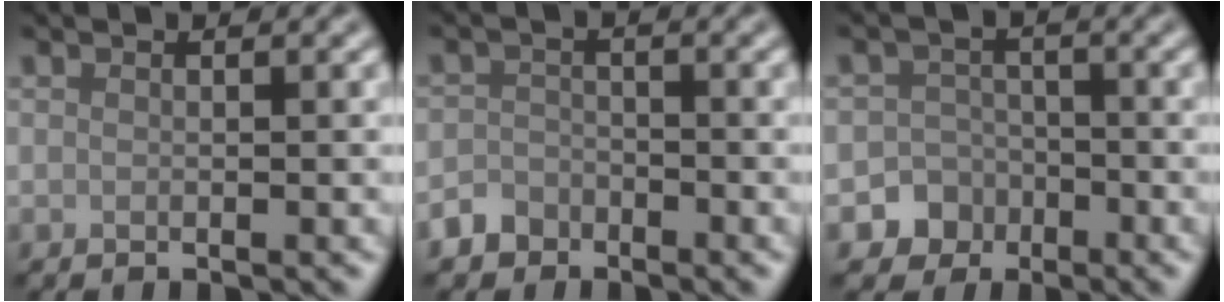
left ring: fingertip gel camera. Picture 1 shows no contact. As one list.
[{"total": 2.0, "force": [-1.5, 1.3, 0.1], "torque": [0.006, 0.005, -0.033]}, {"total": 4.4, "force": [-2.2, 3.8, 0.2], "torque": [0.032, -0.003, -0.050]}]